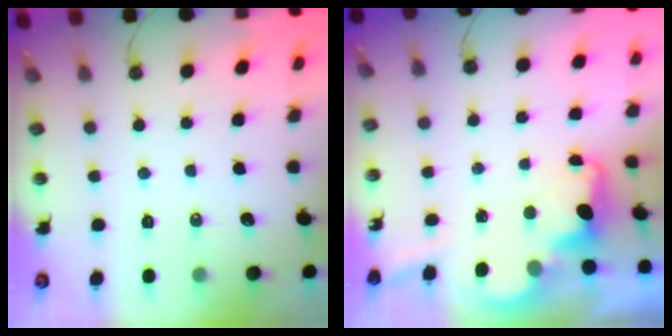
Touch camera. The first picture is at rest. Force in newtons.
{"total": 3.6, "press": 3.5, "slide": 0.7}